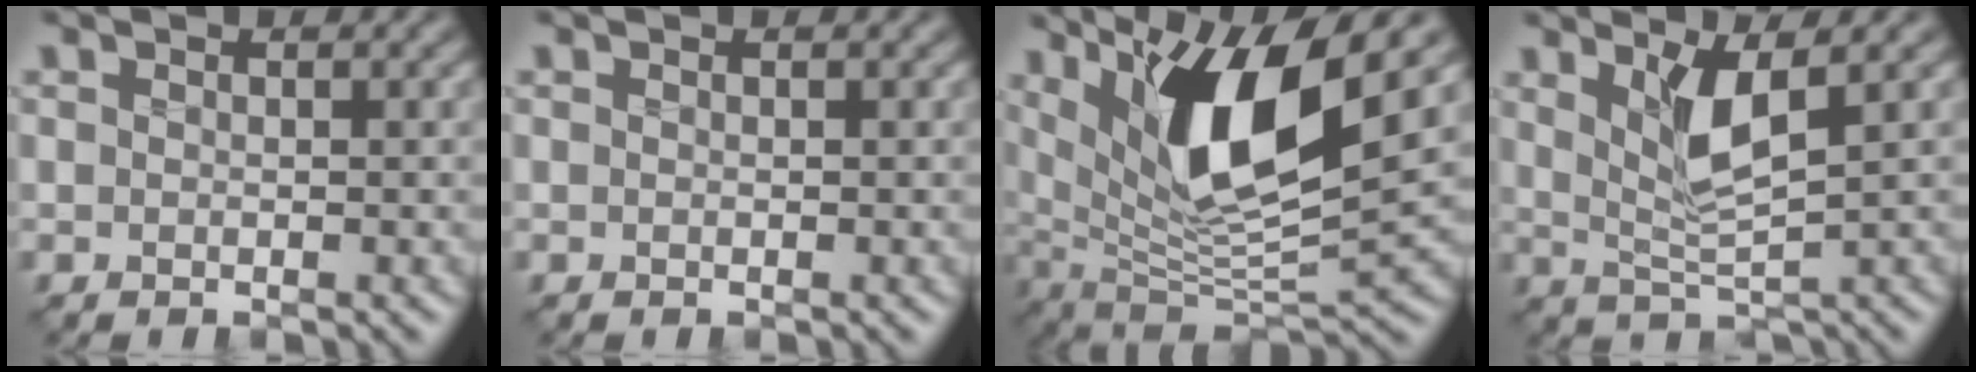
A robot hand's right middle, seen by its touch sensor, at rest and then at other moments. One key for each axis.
{"total": 0.0}
{"total": 10.2, "fx": 3.9, "fy": 3.1, "fz": 8.9, "tx": -0.156, "ty": -0.020, "tz": 0.072}
{"total": 3.7, "fx": 1.3, "fy": 0.9, "fz": 3.3, "tx": -0.075, "ty": -0.011, "tz": 0.029}